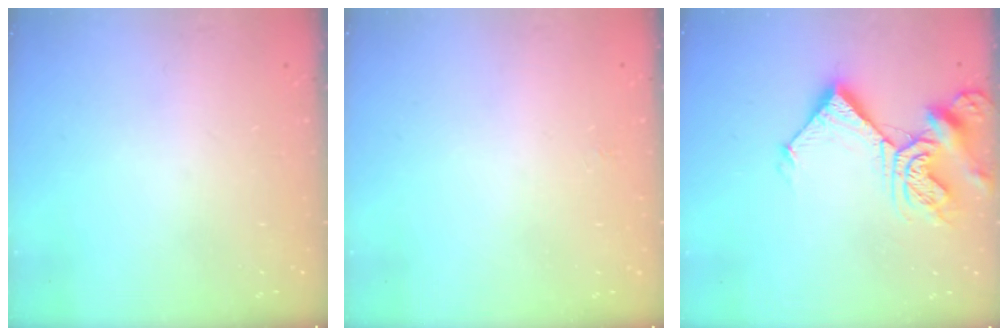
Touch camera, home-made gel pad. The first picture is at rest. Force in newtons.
{"total": 2.3, "press": 2.3, "slide": 0.3}
{"total": 12.5, "press": 12.5, "slide": 1.3}